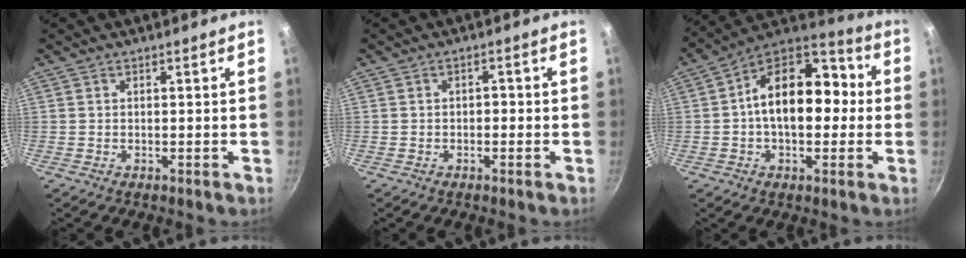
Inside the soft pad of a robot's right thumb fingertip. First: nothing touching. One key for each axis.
{"total": 1.5, "fx": -0.4, "fy": 1.0, "fz": 0.9, "tx": -0.001, "ty": 0.005, "tz": -0.012}
{"total": 17.9, "fx": 0.7, "fy": 10.9, "fz": 14.2, "tx": -0.187, "ty": 0.042, "tz": -0.002}